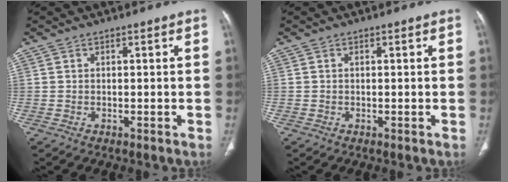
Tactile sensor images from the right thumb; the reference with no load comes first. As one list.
[{"total": 0.0}]